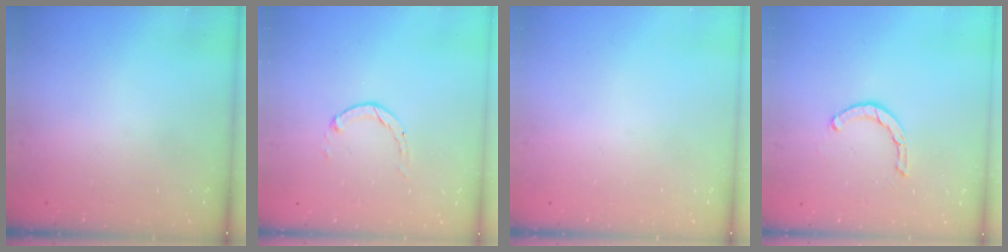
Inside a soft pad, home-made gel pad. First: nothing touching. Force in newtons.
{"total": 0.7, "press": 0.6, "slide": 0.2}
{"total": 0.0}
{"total": 1.6, "press": 1.6, "slide": 0.1}